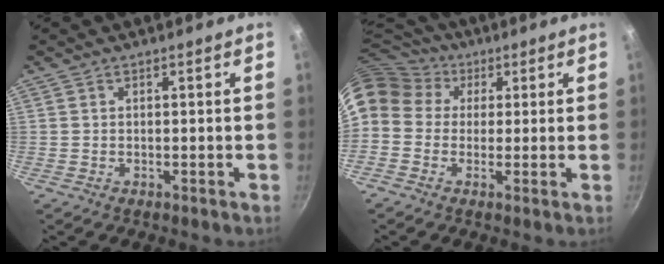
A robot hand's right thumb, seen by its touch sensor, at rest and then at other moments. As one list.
[{"total": 15.7, "force": [4.7, 13.0, 7.4], "torque": [-0.169, 0.044, 0.067]}]